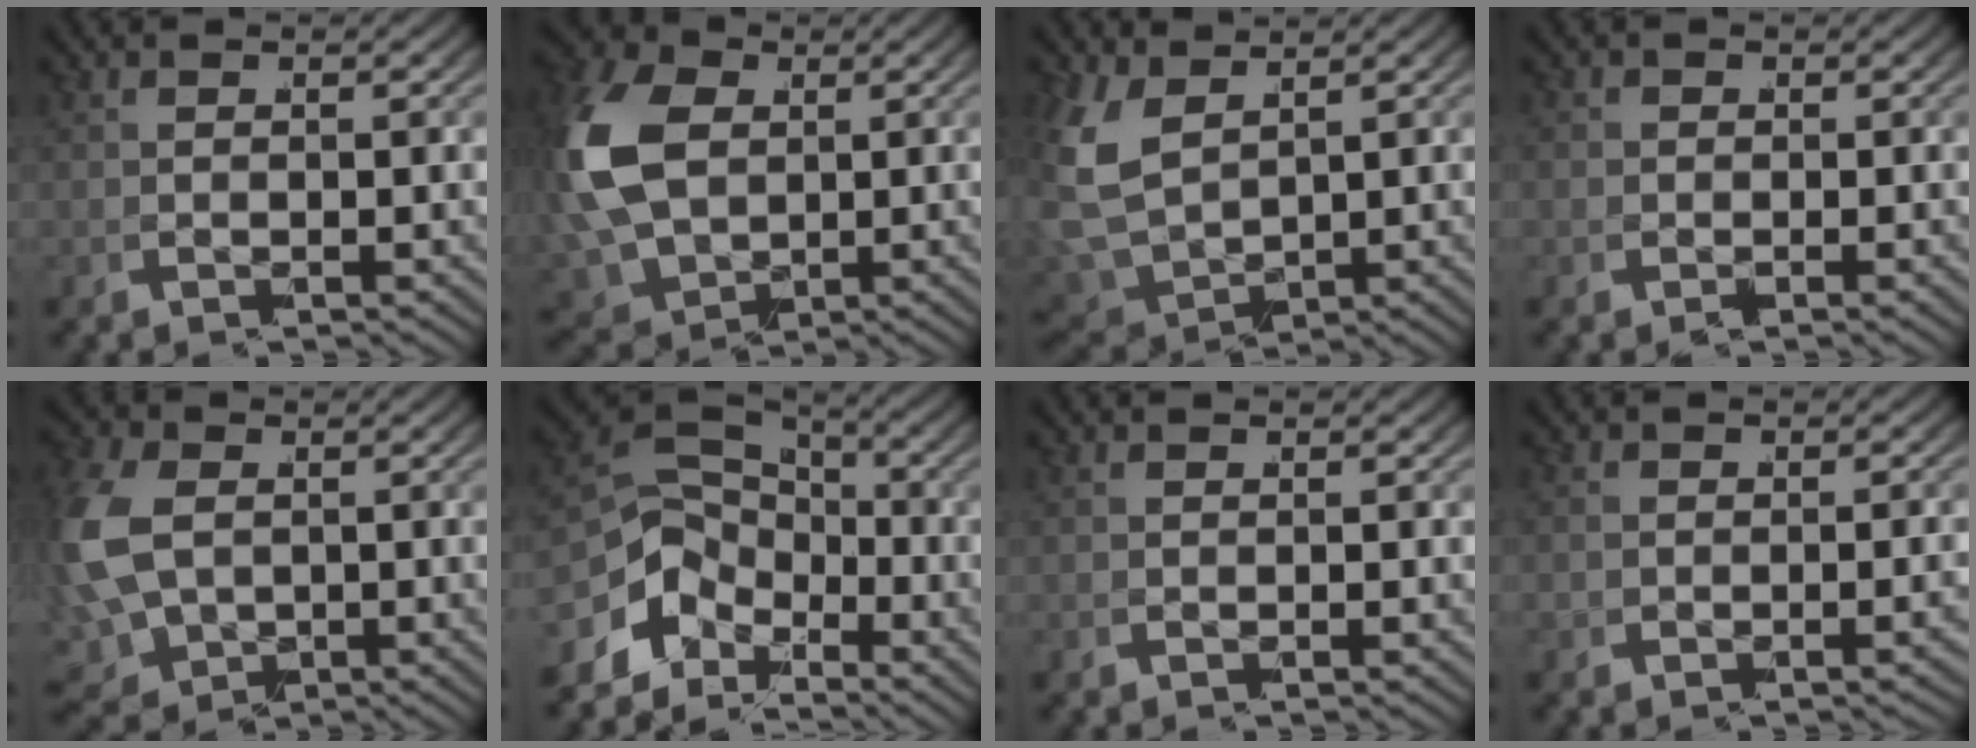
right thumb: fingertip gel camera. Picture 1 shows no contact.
{"total": 11.3, "force": [0.9, 8.6, 7.3], "torque": [-0.204, -0.051, 0.050]}
{"total": 7.5, "force": [1.5, 5.7, 4.7], "torque": [-0.152, -0.039, 0.059]}
{"total": 1.2, "force": [-0.2, 1.1, 0.4], "torque": [-0.007, -0.004, -0.007]}
{"total": 8.9, "force": [-0.5, 7.0, 5.5], "torque": [-0.155, -0.050, 0.025]}
{"total": 8.7, "force": [-0.2, 6.7, 5.6], "torque": [-0.124, -0.012, -0.006]}
{"total": 0.0}
{"total": 1.0, "force": [-0.6, 0.7, 0.4], "torque": [-0.012, -0.005, -0.010]}